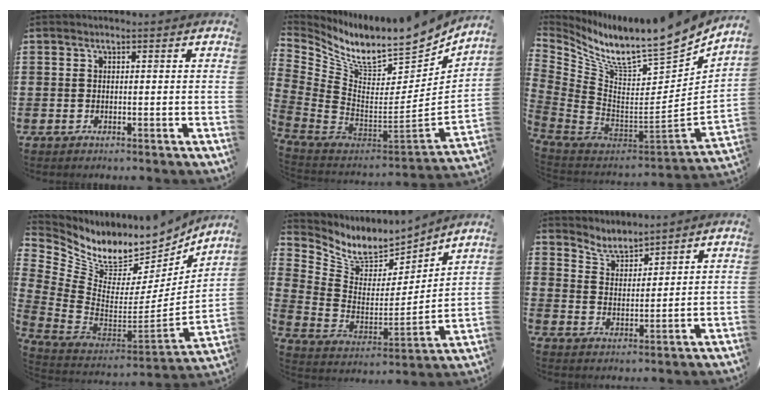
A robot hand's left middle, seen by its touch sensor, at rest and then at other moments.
{"total": 8.9, "force": [6.8, 3.4, 4.5], "torque": [-0.100, -0.080, 0.114]}
{"total": 9.9, "force": [7.8, 1.9, 5.7], "torque": [-0.115, -0.090, 0.120]}
{"total": 7.2, "force": [5.8, 4.0, 1.3], "torque": [-0.061, -0.072, 0.102]}
{"total": 7.4, "force": [6.0, 3.9, 1.9], "torque": [-0.079, -0.045, 0.108]}
{"total": 4.3, "force": [4.2, 0.6, 0.1], "torque": [-0.014, -0.023, 0.078]}